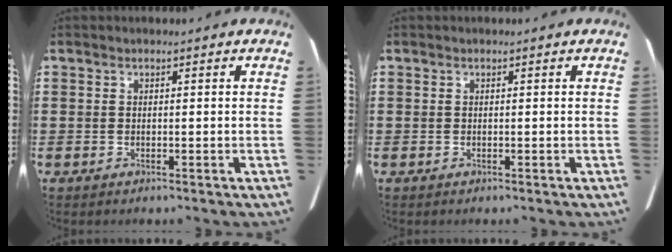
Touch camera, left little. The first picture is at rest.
{"total": 0.0}